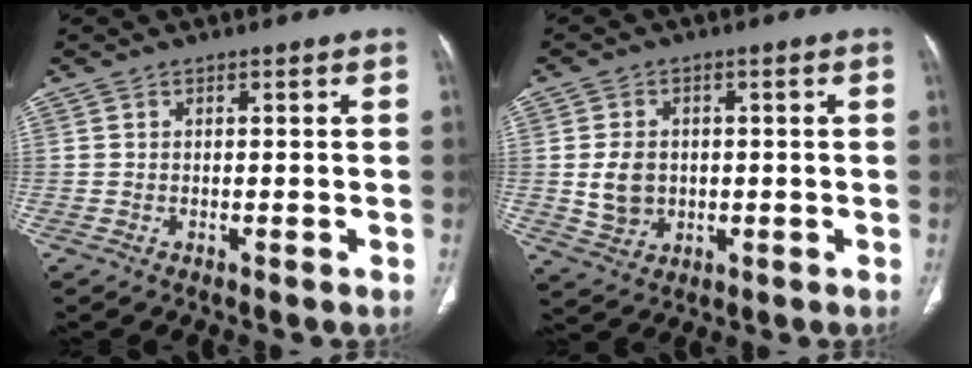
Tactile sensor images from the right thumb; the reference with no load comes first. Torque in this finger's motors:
{"motor_torque": [0.03, 0.03, -0.05, 0.16, 0.04]}